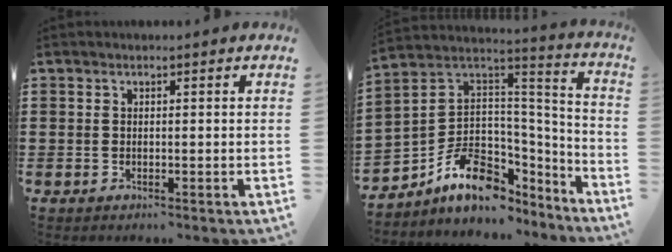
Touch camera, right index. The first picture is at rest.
{"total": 11.4, "force": [-4.8, 8.4, 6.0], "torque": [-0.120, -0.001, -0.084]}